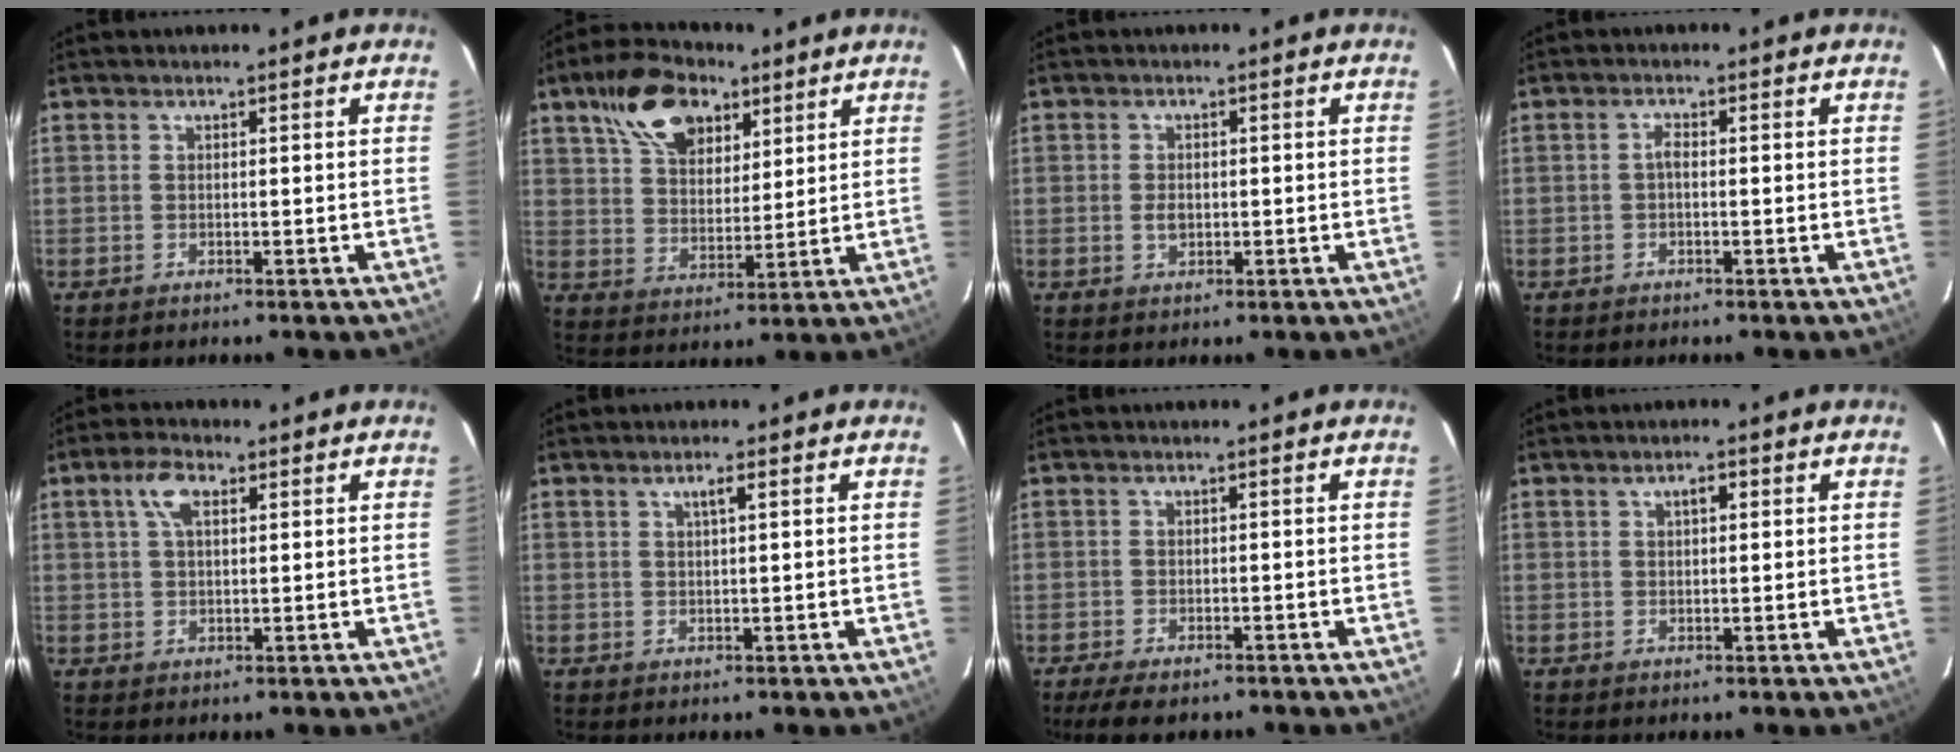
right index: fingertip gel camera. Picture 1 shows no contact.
{"total": 14.3, "force": [8.3, 8.3, 8.2], "torque": [-0.159, 0.036, 0.149]}
{"total": 2.2, "force": [-0.3, 1.7, 1.4], "torque": [-0.025, 0.001, -0.004]}
{"total": 1.2, "force": [-0.3, 0.5, 1.0], "torque": [-0.019, 0.006, -0.008]}
{"total": 4.6, "force": [1.8, 2.2, 3.6], "torque": [-0.069, 0.013, 0.032]}
{"total": 1.6, "force": [0.7, 0.0, 1.4], "torque": [-0.024, 0.004, 0.013]}
{"total": 5.9, "force": [-4.6, 1.9, 3.1], "torque": [-0.076, -0.021, -0.076]}
{"total": 1.8, "force": [0.6, 0.8, 1.4], "torque": [-0.024, 0.008, 0.010]}